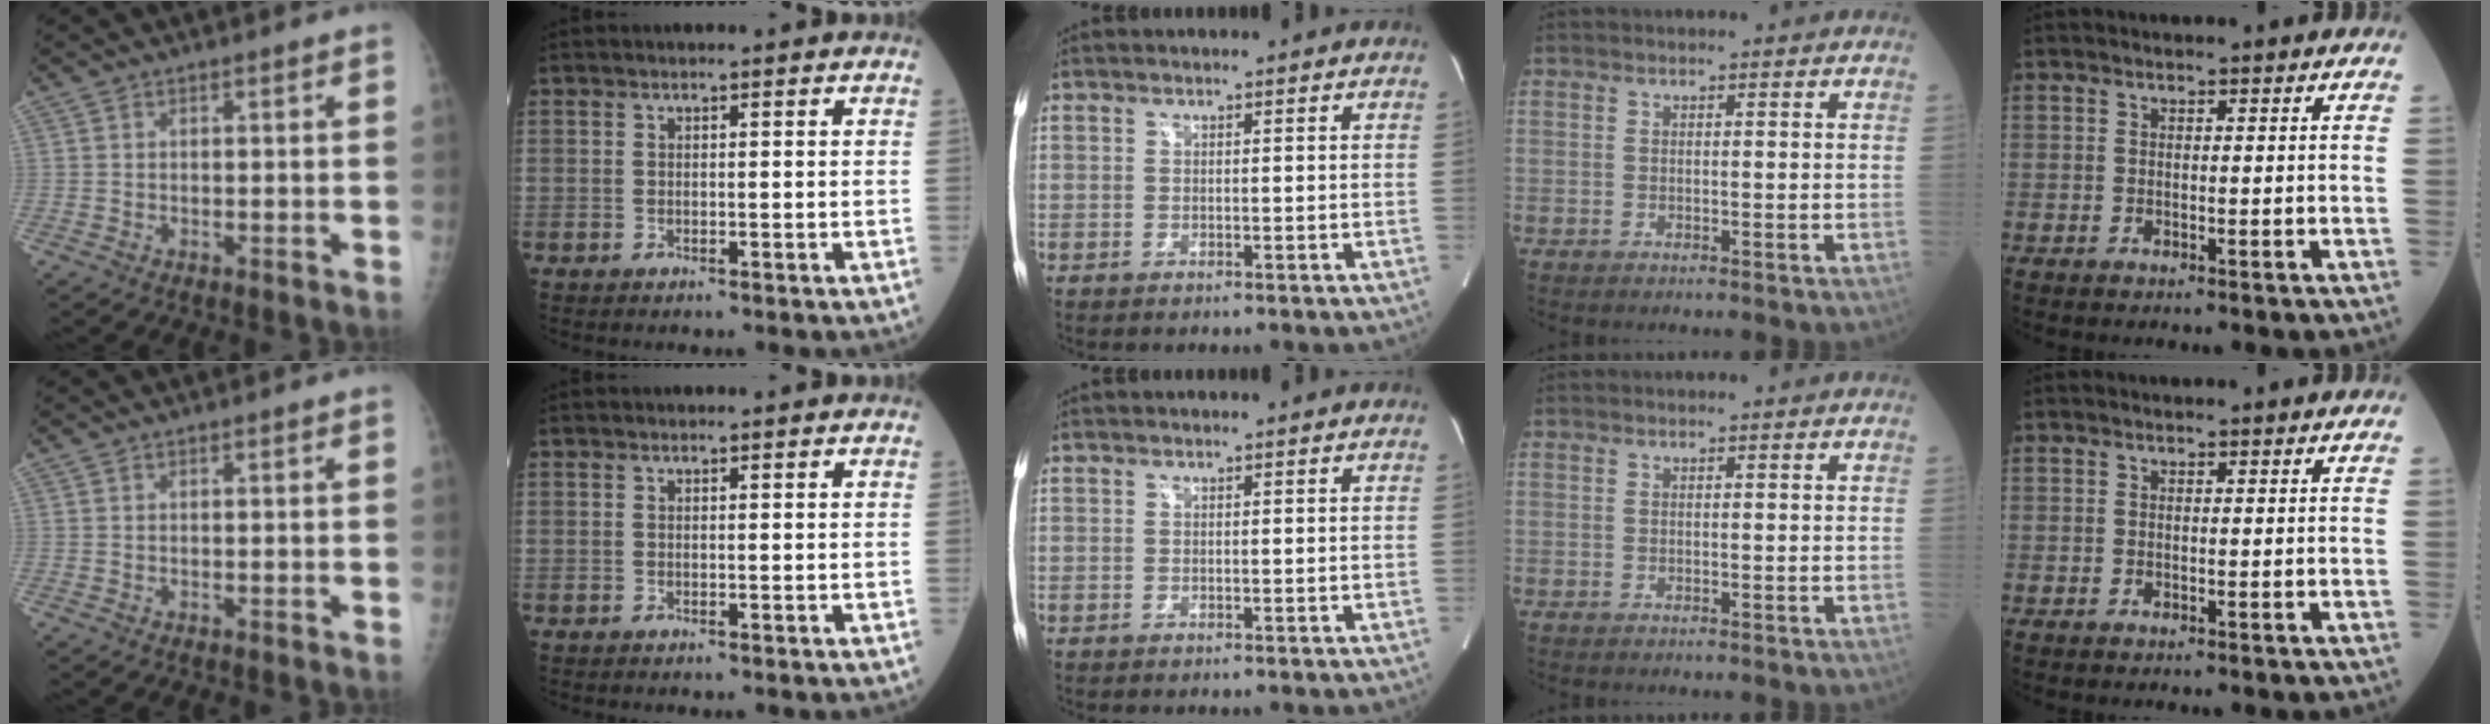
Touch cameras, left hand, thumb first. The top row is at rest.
{}